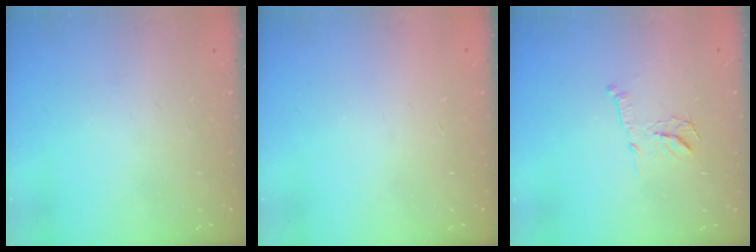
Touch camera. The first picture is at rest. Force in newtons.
{"total": 1.5, "press": 1.5, "slide": 0.1}
{"total": 9.7, "press": 9.7, "slide": 0.3}